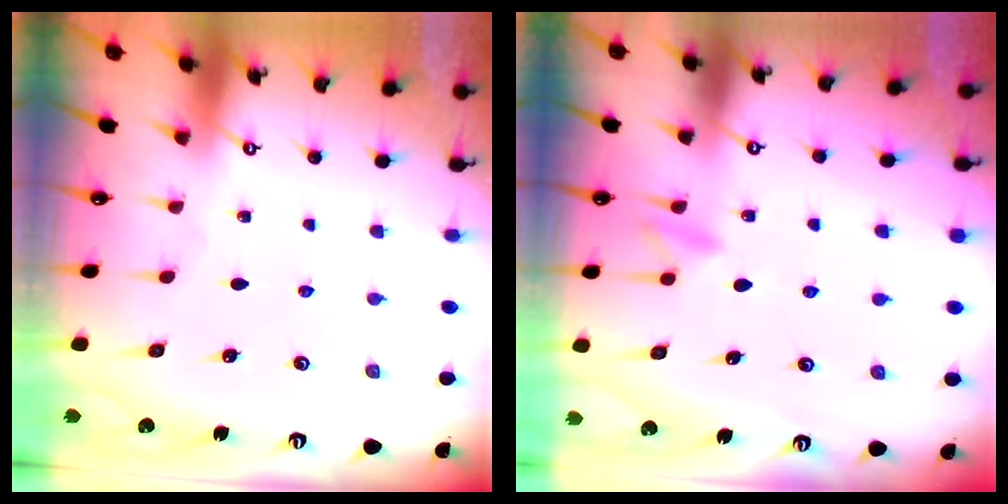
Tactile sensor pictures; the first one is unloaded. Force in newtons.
{"total": 10.1, "press": 10.0, "slide": 1.4}